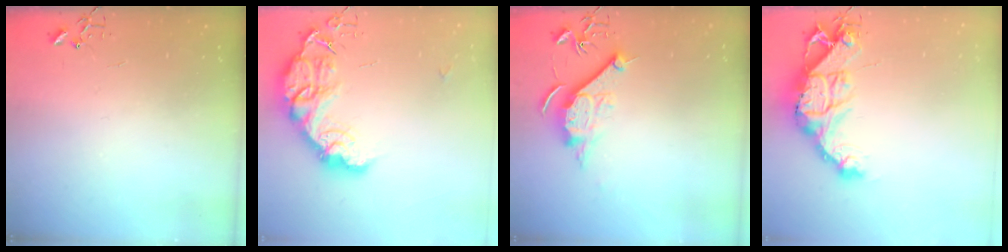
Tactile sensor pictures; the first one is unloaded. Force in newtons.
{"total": 18.2, "press": 18.2, "slide": 1.3}
{"total": 10.7, "press": 10.7, "slide": 1.1}
{"total": 18.1, "press": 18.0, "slide": 2.0}